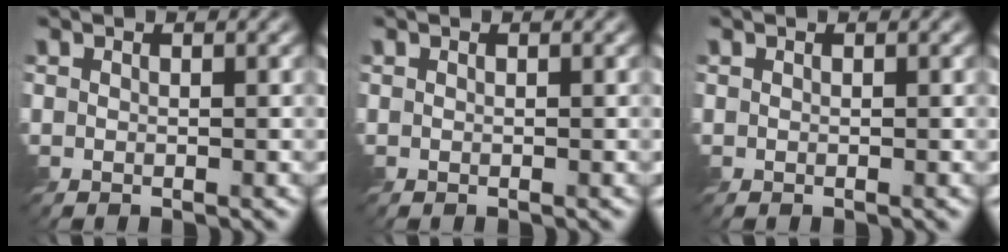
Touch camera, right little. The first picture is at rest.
{"total": 0.0}
{"total": 0.0}